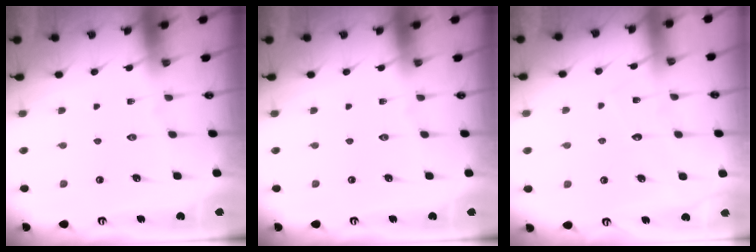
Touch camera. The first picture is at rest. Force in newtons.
{"total": 0.0}
{"total": 6.0, "press": 6.0, "slide": 0.3}